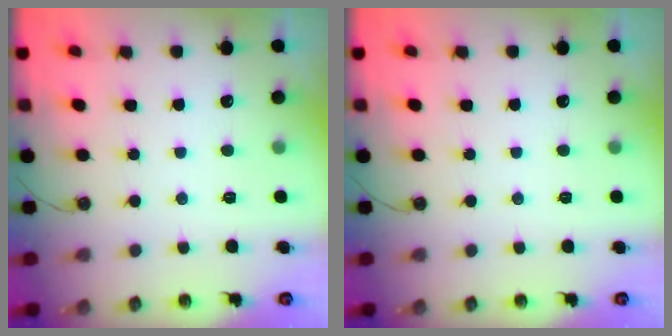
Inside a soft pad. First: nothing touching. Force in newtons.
{"total": 0.0}